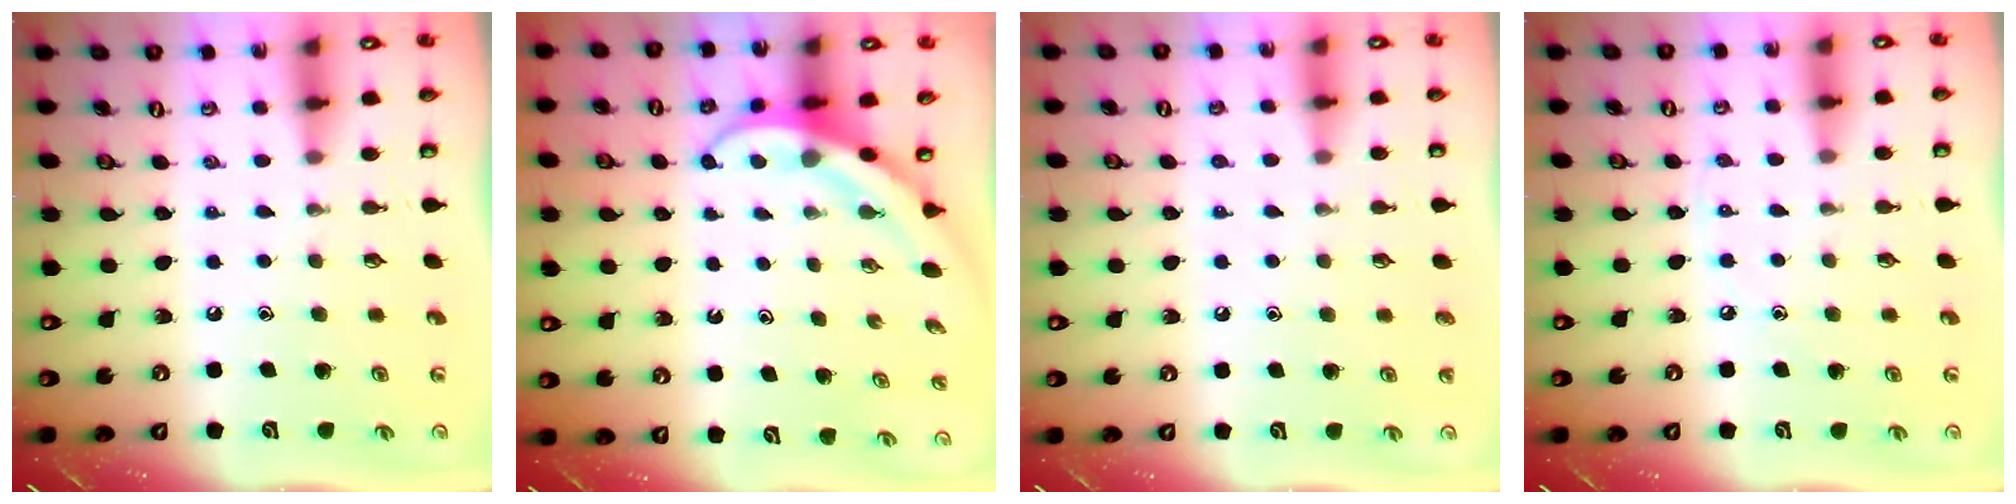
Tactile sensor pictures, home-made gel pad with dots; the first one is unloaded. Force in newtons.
{"total": 4.0, "press": 4.0, "slide": 0.4}
{"total": 4.3, "press": 4.2, "slide": 0.4}
{"total": 3.2, "press": 3.2, "slide": 0.6}